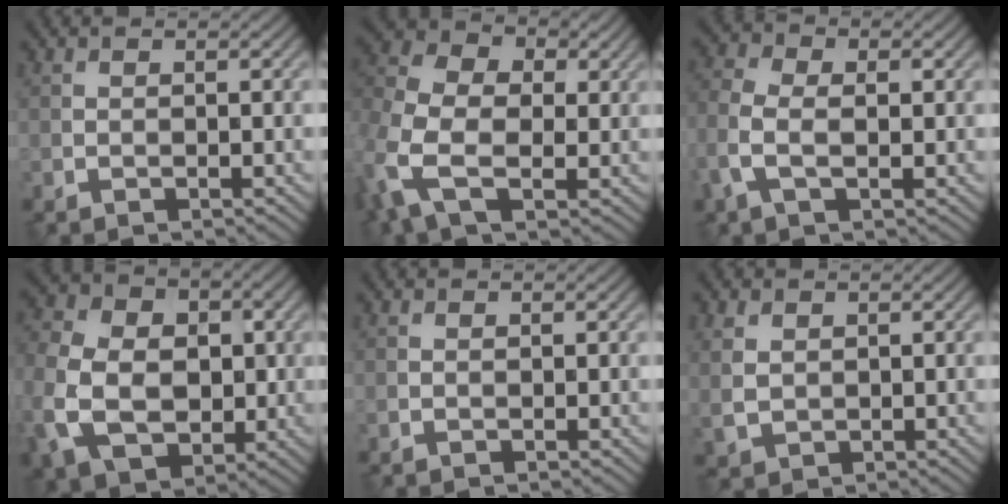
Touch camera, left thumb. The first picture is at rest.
{"total": 10.0, "force": [-0.3, 6.6, 7.4], "torque": [-0.202, 0.009, -0.022]}
{"total": 5.8, "force": [-1.0, 3.5, 4.5], "torque": [-0.121, 0.003, -0.028]}
{"total": 12.9, "force": [-1.9, 10.0, 8.0], "torque": [-0.208, -0.027, -0.037]}
{"total": 0.0}
{"total": 3.1, "force": [0.9, 2.5, 1.7], "torque": [-0.053, -0.001, 0.022]}